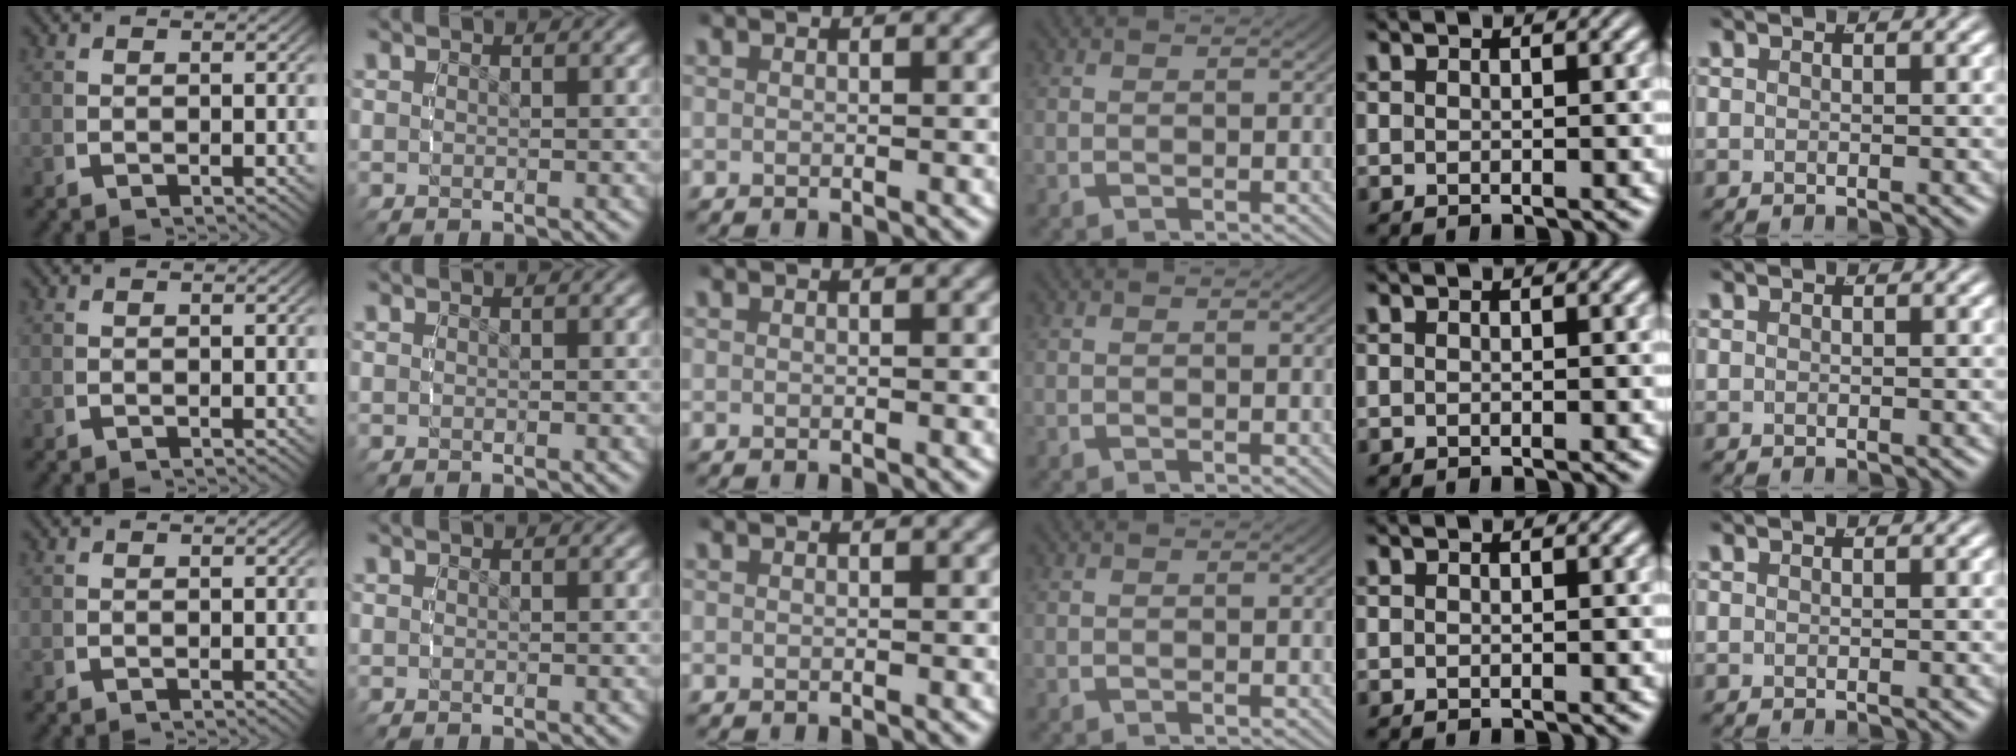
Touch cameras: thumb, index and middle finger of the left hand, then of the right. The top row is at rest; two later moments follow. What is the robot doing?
{"motion": "reach", "object": "air blower"}